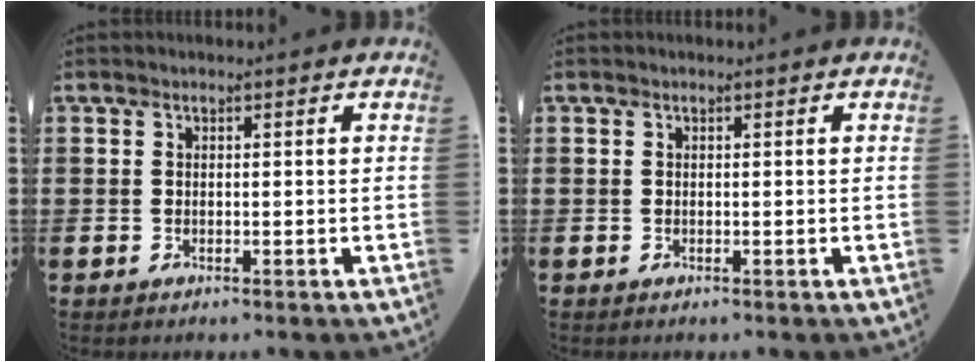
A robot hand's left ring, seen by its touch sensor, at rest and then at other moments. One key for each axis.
{"total": 0.0}